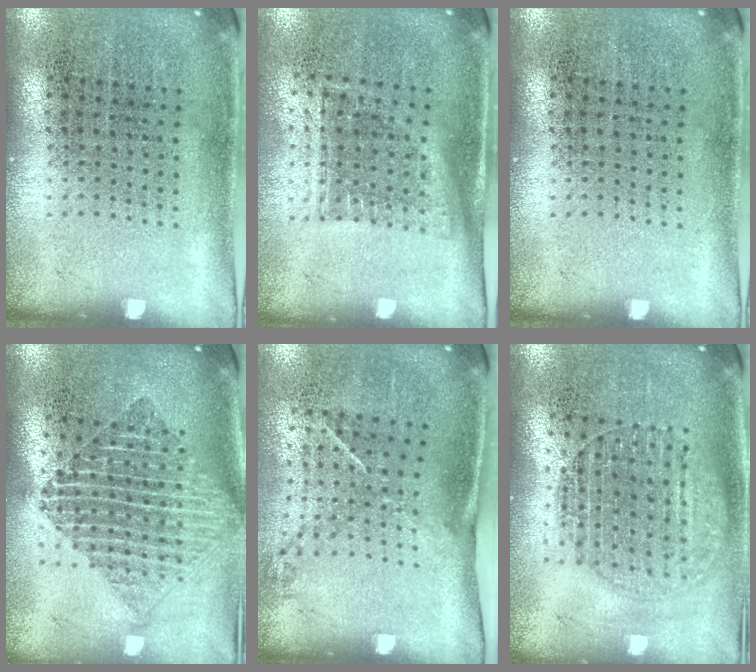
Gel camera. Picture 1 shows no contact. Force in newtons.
{"total": 1.2, "press": 0.9, "slide": 0.7}
{"total": 0.0}
{"total": 1.8, "press": 1.5, "slide": 1.0}
{"total": 1.5, "press": 0.9, "slide": 1.1}
{"total": 1.8, "press": 1.5, "slide": 0.8}